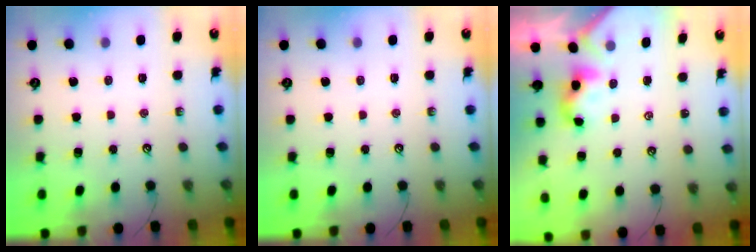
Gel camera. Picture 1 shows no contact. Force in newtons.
{"total": 0.0}
{"total": 2.1, "press": 2.1, "slide": 0.2}